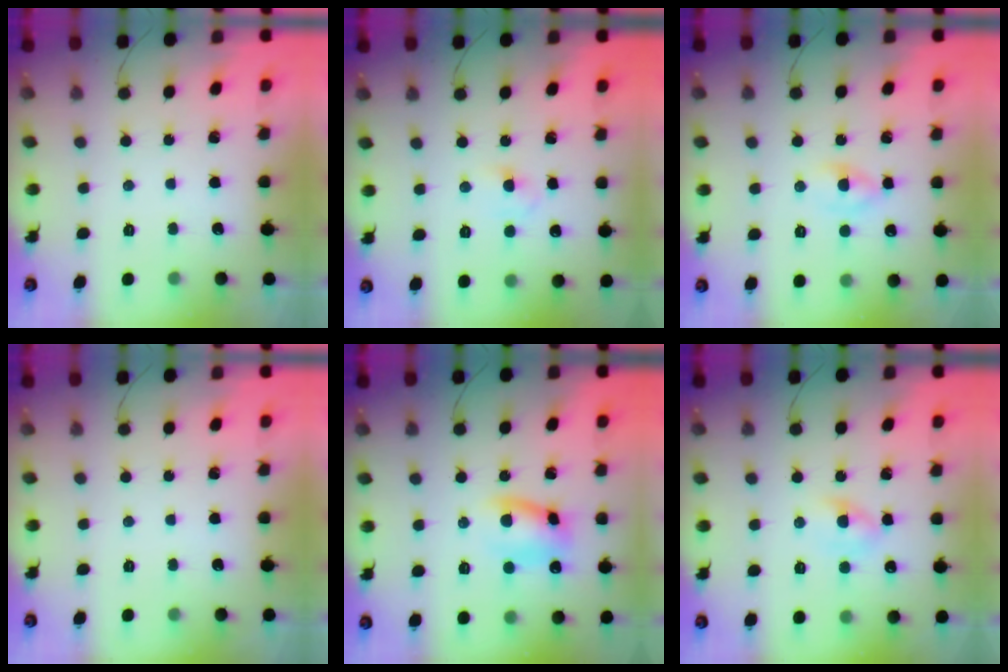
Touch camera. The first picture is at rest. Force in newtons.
{"total": 3.4, "press": 3.2, "slide": 1.1}
{"total": 1.7, "press": 1.4, "slide": 0.8}
{"total": 0.0}
{"total": 9.6, "press": 9.6, "slide": 0.8}
{"total": 2.9, "press": 2.8, "slide": 0.8}